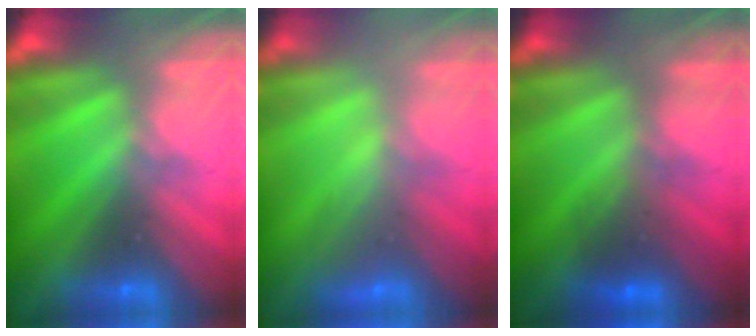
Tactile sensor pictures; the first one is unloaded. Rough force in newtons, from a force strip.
{"total": 2.2}
{"total": 2.2}